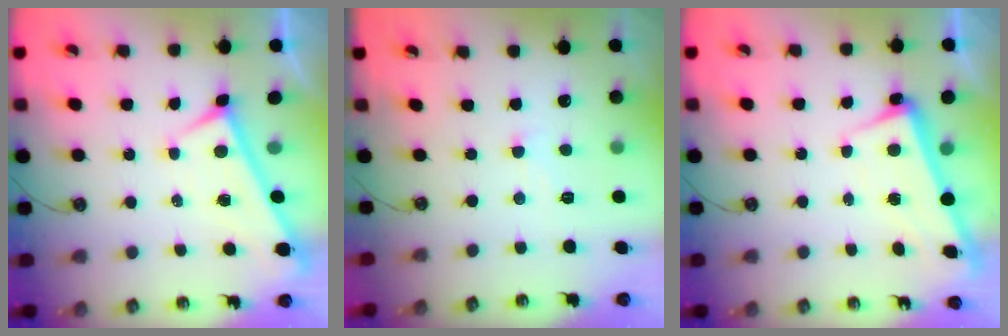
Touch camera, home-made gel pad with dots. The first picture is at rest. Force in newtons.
{"total": 0.9, "press": 0.8, "slide": 0.5}
{"total": 2.3, "press": 2.2, "slide": 0.7}